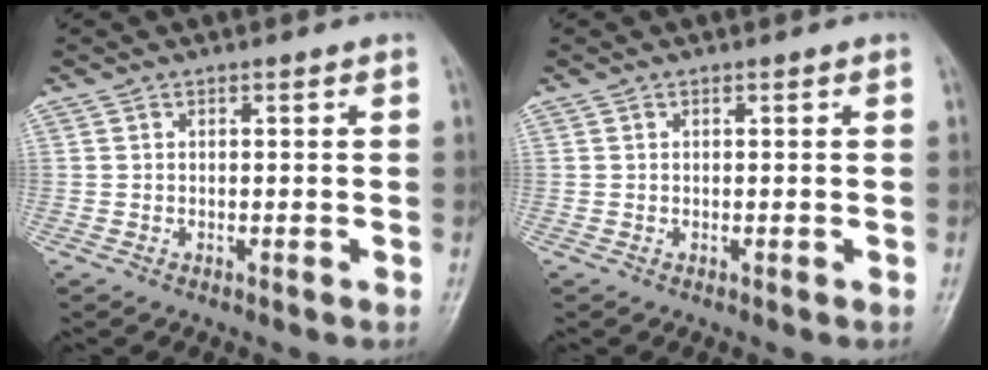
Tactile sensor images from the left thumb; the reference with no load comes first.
{"total": 0.0}